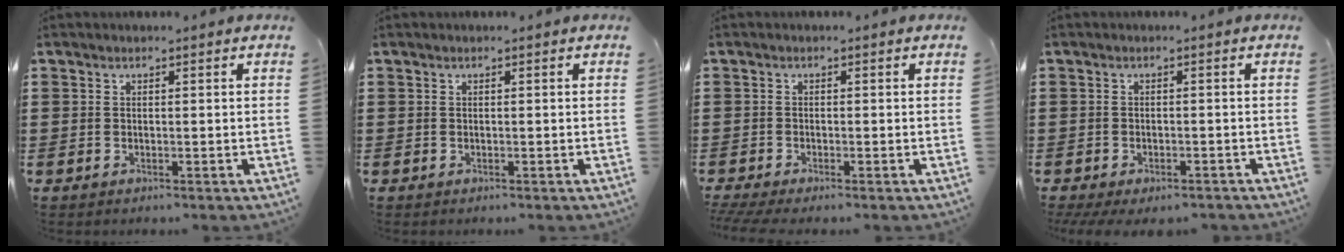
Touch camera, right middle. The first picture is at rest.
{"total": 0.0}
{"total": 1.2, "force": [-1.0, -0.3, 0.6], "torque": [-0.020, -0.009, -0.019]}
{"total": 1.7, "force": [-1.6, 0.2, 0.3], "torque": [-0.012, -0.006, -0.033]}